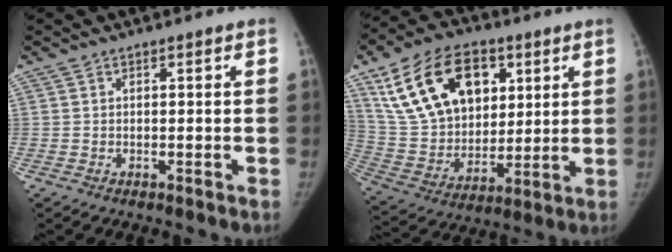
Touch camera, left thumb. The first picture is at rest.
{"total": 23.0, "force": [9.8, 14.9, 14.5], "torque": [-0.238, -0.016, 0.183]}